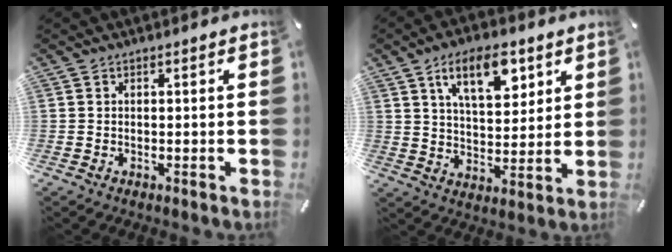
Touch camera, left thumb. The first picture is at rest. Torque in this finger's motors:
{"motor_torque": [1.39, 1.68, 1.82, -0.90, 0.50]}